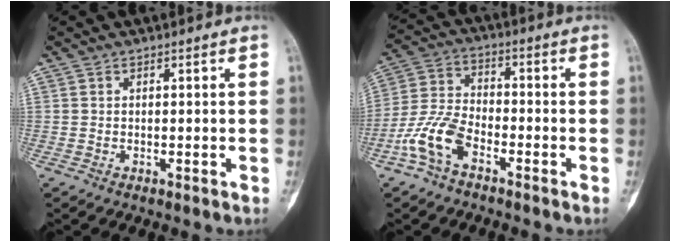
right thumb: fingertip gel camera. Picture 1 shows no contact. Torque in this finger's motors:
{"motor_torque": [0.17, 0.12, 0.06, -0.08, 0.08]}